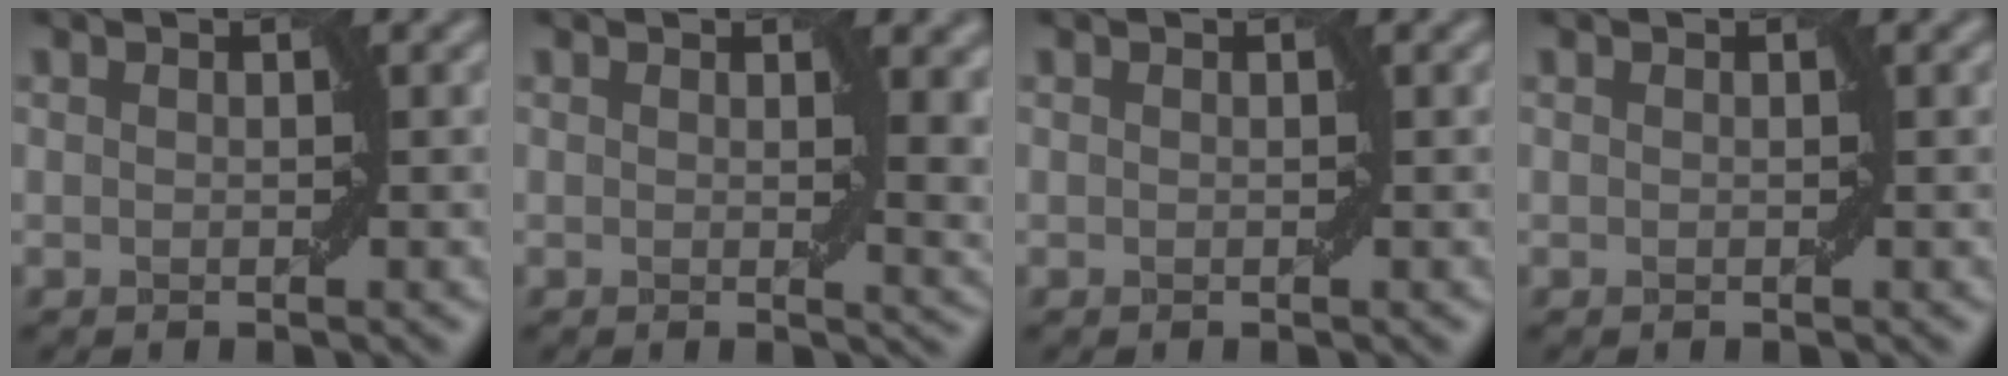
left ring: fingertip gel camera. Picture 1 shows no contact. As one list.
[{"total": 3.9, "force": [1.2, 1.3, 3.5], "torque": [-0.034, -0.005, 0.020]}, {"total": 0.0}, {"total": 0.0}]